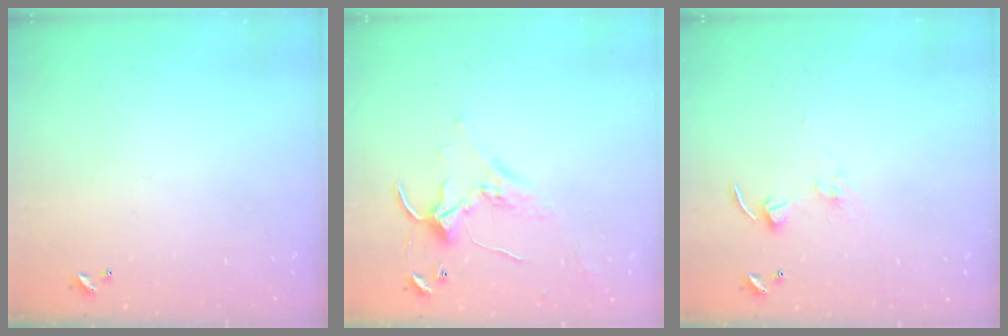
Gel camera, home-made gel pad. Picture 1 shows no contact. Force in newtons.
{"total": 1.5, "press": 1.5, "slide": 0.3}
{"total": 2.7, "press": 2.7, "slide": 0.2}